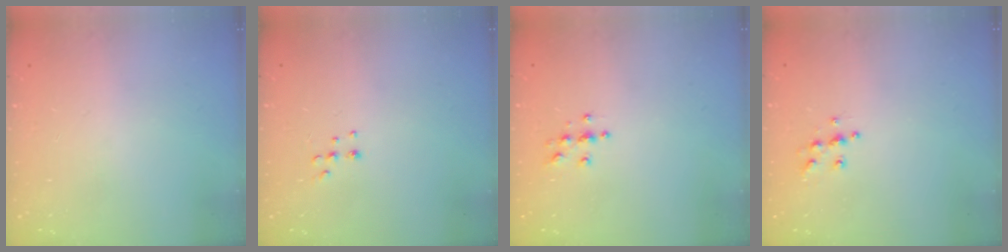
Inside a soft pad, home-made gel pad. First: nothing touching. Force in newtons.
{"total": 5.5, "press": 5.4, "slide": 1.0}
{"total": 3.8, "press": 3.8, "slide": 0.5}
{"total": 6.4, "press": 6.4, "slide": 0.6}